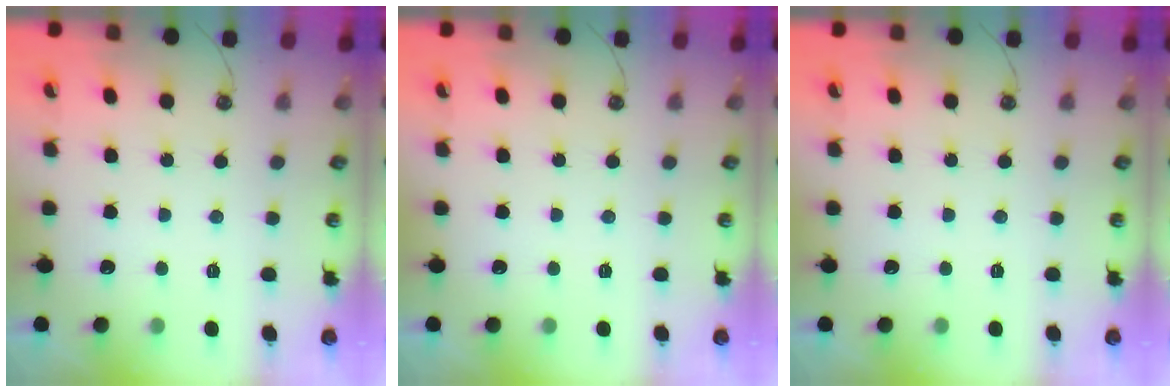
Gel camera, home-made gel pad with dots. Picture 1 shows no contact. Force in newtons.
{"total": 0.0}
{"total": 0.0}